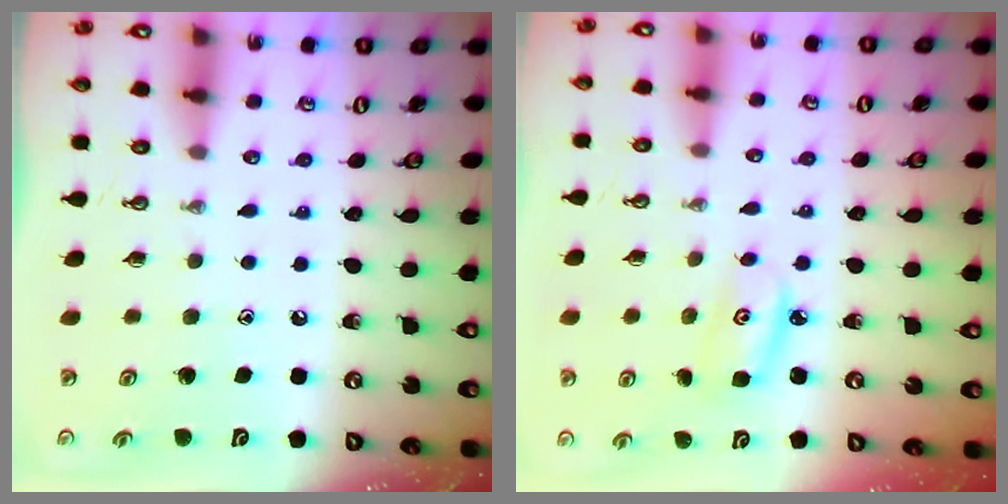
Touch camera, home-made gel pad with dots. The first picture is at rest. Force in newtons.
{"total": 3.5, "press": 3.5, "slide": 0.4}